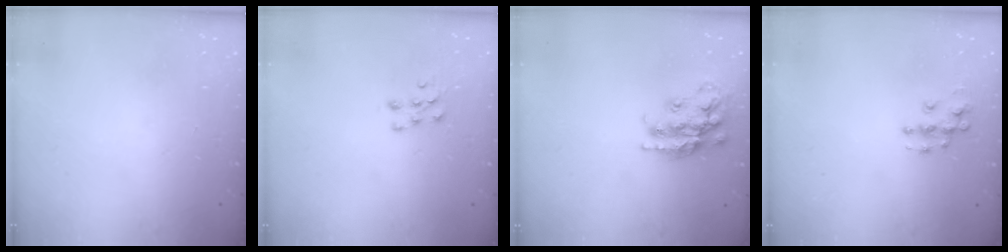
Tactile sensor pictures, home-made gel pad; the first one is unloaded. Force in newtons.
{"total": 7.0, "press": 7.0, "slide": 0.7}
{"total": 16.6, "press": 16.6, "slide": 1.1}
{"total": 7.0, "press": 7.0, "slide": 0.4}